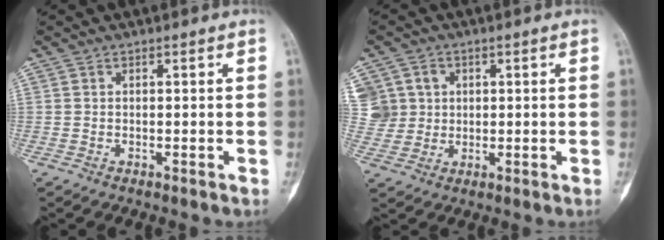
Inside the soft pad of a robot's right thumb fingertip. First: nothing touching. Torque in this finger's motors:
{"motor_torque": [0.50, 1.28, 0.65, 0.32, 0.10]}